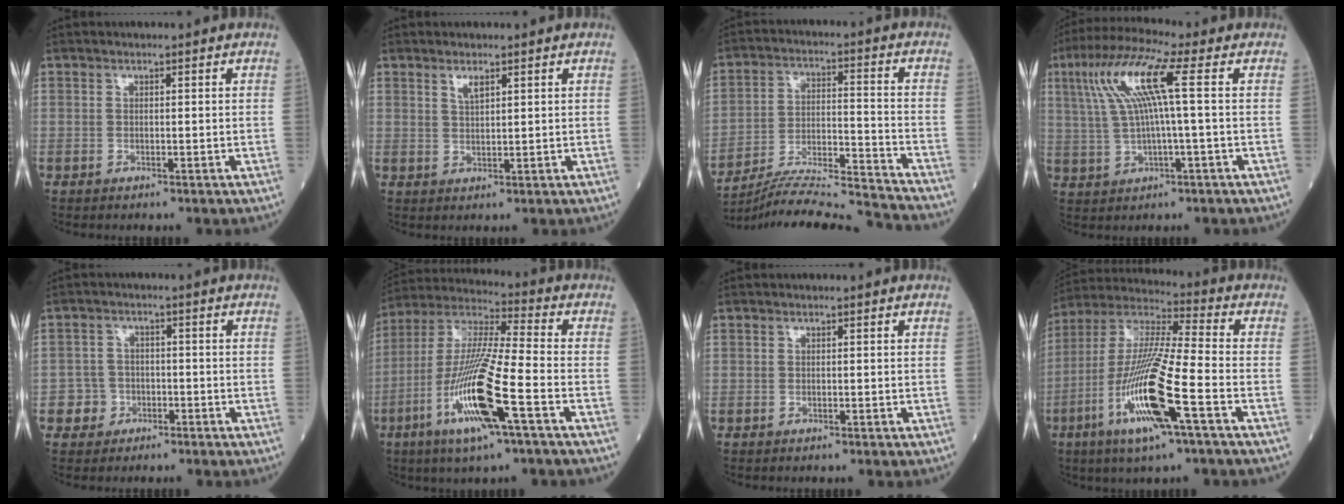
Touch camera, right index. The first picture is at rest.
{"total": 1.9, "force": [1.4, 0.4, 1.2], "torque": [-0.027, 0.000, 0.031]}
{"total": 18.0, "force": [-17.4, -1.7, 4.4], "torque": [-0.084, -0.001, -0.276]}
{"total": 10.2, "force": [2.5, 0.2, 9.9], "torque": [-0.207, 0.029, 0.048]}
{"total": 3.4, "force": [-1.6, 2.9, -0.3], "torque": [0.011, 0.017, -0.032]}
{"total": 16.5, "force": [-6.2, 0.7, 15.3], "torque": [-0.317, -0.017, -0.117]}
{"total": 0.0}
{"total": 17.2, "force": [-6.3, 0.8, 16.0], "torque": [-0.332, -0.019, -0.119]}